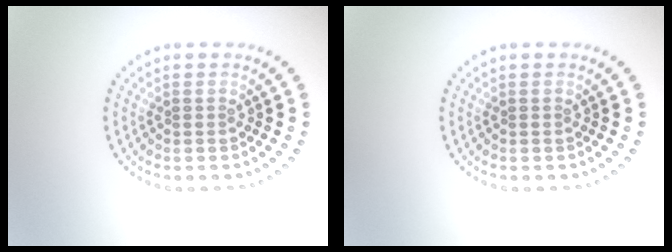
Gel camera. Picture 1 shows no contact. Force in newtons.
{"total": 0.0}